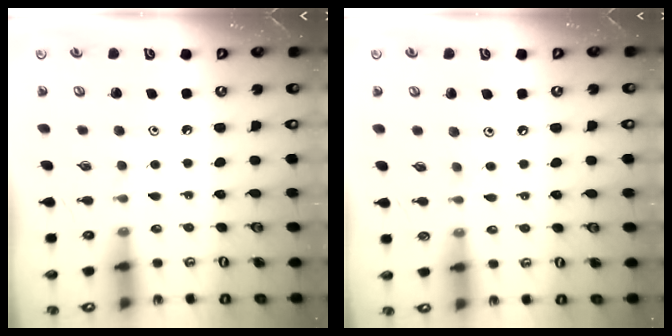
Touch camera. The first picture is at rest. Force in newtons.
{"total": 3.2, "press": 3.2, "slide": 0.3}